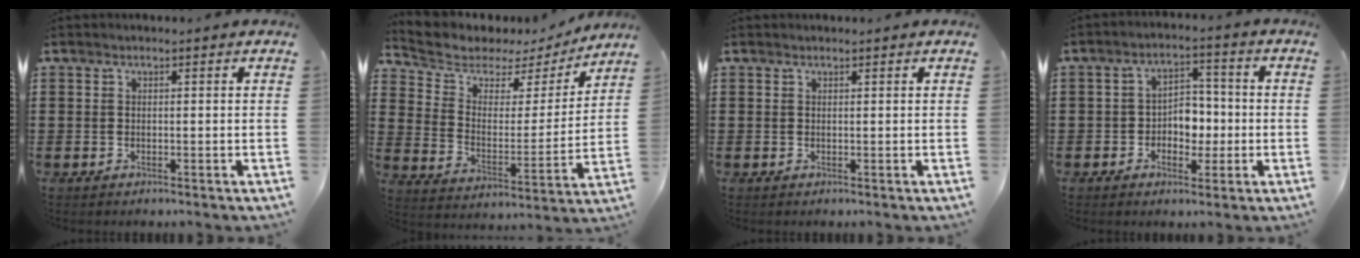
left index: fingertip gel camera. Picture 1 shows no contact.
{"total": 5.1, "force": [4.4, 2.5, 0.6], "torque": [-0.051, -0.030, 0.072]}
{"total": 0.0}
{"total": 4.5, "force": [-1.4, 3.5, 2.5], "torque": [-0.049, 0.008, -0.033]}